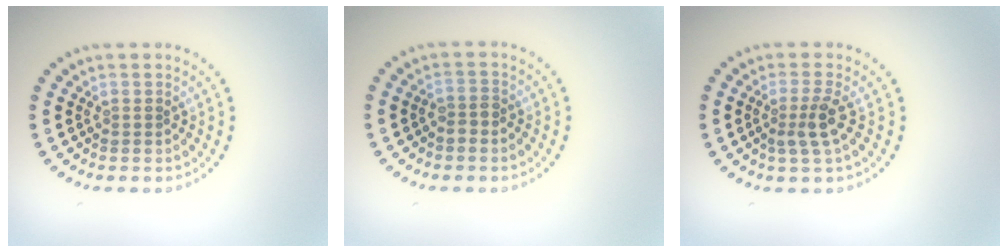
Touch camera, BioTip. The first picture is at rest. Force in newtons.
{"total": 1.3, "press": 1.2, "slide": 0.6}
{"total": 2.4, "press": 1.8, "slide": 1.5}